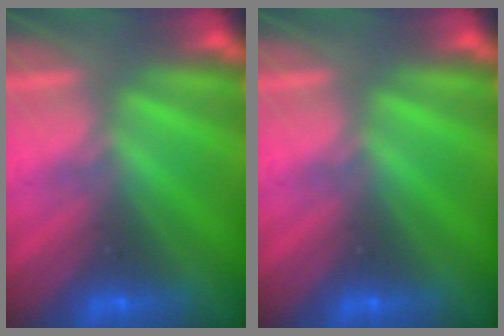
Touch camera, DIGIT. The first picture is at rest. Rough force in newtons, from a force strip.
{"total": 0.0}